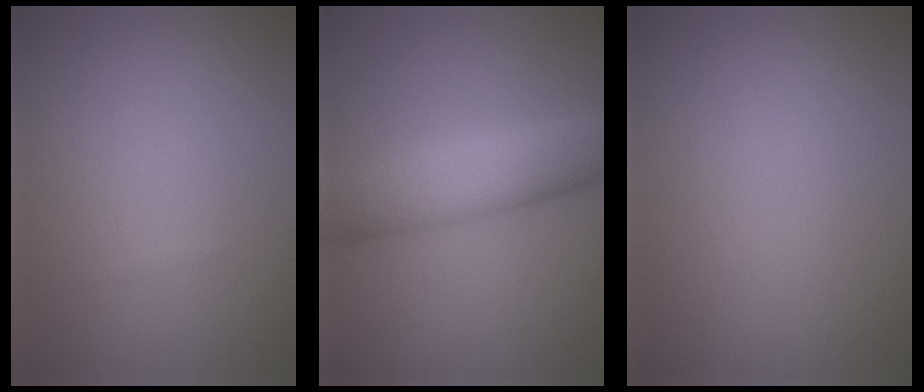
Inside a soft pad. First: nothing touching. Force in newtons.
{"total": 6.8, "press": 6.8, "slide": 0.2}
{"total": 0.0}